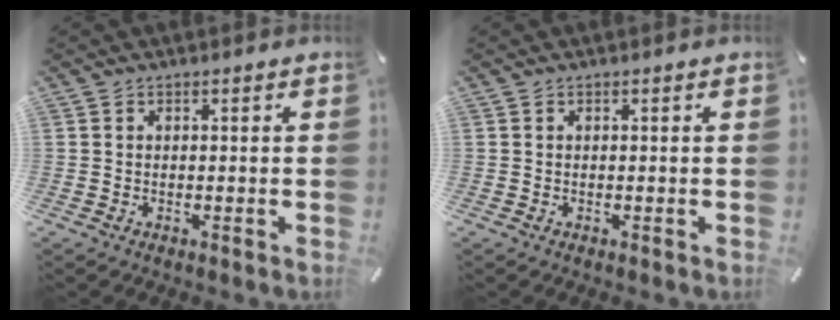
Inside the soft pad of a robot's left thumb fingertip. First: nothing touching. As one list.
[{"total": 0.0}]